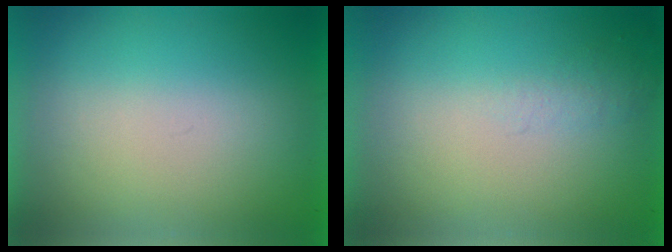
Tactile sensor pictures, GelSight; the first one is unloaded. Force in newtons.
{"total": 1.1}